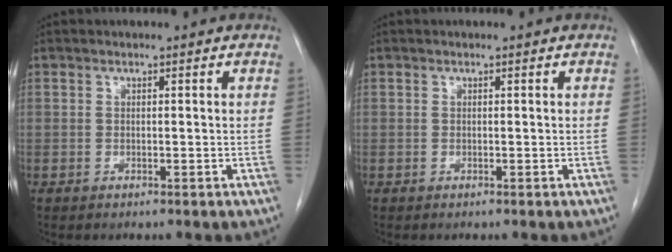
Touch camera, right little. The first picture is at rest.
{"total": 0.0}